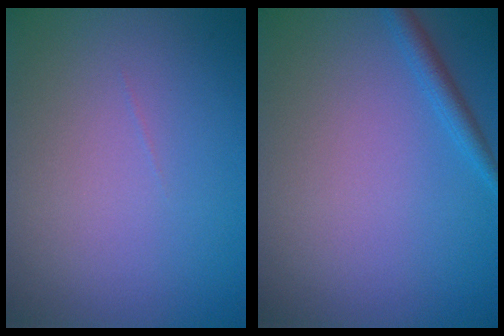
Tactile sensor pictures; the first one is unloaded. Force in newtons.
{"total": 1.6, "press": 1.6, "slide": 0.1}